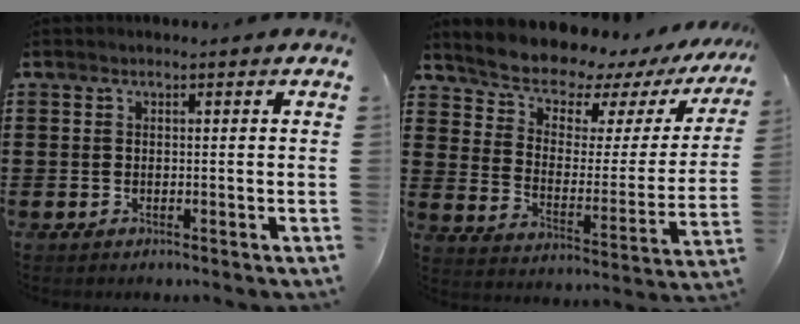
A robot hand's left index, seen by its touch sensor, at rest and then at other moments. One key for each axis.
{"total": 7.3, "fx": 6.9, "fy": 2.0, "fz": 1.3, "tx": -0.052, "ty": -0.060, "tz": 0.116}